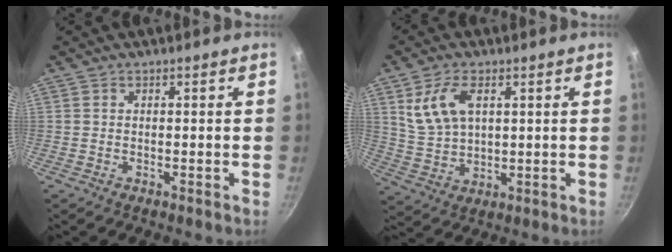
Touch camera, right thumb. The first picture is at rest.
{"total": 9.1, "force": [3.6, 5.1, 6.7], "torque": [-0.128, -0.009, 0.078]}